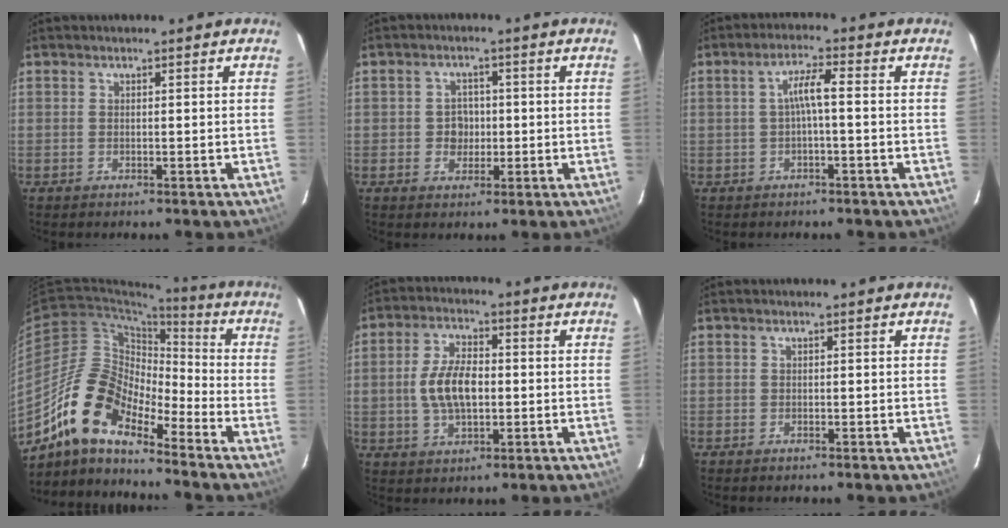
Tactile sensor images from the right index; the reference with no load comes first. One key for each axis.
{"total": 3.7, "fx": -0.4, "fy": 3.4, "fz": 1.3, "tx": -0.024, "ty": 0.011, "tz": -0.004}
{"total": 3.7, "fx": -0.5, "fy": 0.2, "fz": 3.7, "tx": -0.072, "ty": 0.009, "tz": -0.006}
{"total": 14.2, "fx": -10.8, "fy": 4.9, "fz": 7.7, "tx": -0.132, "ty": 0.008, "tz": -0.221}
{"total": 9.0, "fx": -0.5, "fy": 4.8, "fz": 7.6, "tx": -0.152, "ty": 0.009, "tz": -0.006}
{"total": 0.0}